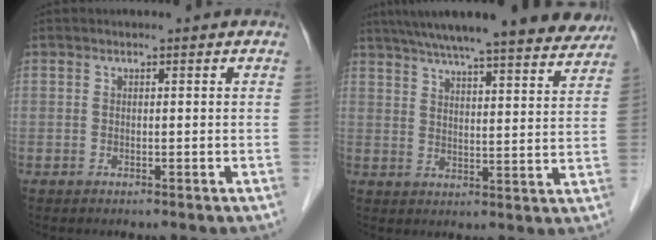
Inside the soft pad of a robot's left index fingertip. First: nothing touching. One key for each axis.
{"total": 23.5, "fx": 20.5, "fy": 2.8, "fz": 11.1, "tx": -0.170, "ty": 0.004, "tz": 0.264}